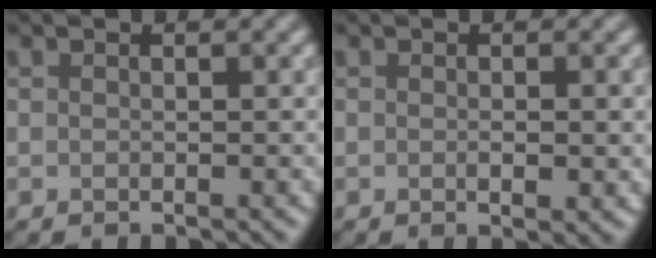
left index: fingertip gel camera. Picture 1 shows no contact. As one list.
[{"total": 1.4, "force": [-0.7, 0.0, 1.2], "torque": [-0.018, 0.002, 0.003]}]